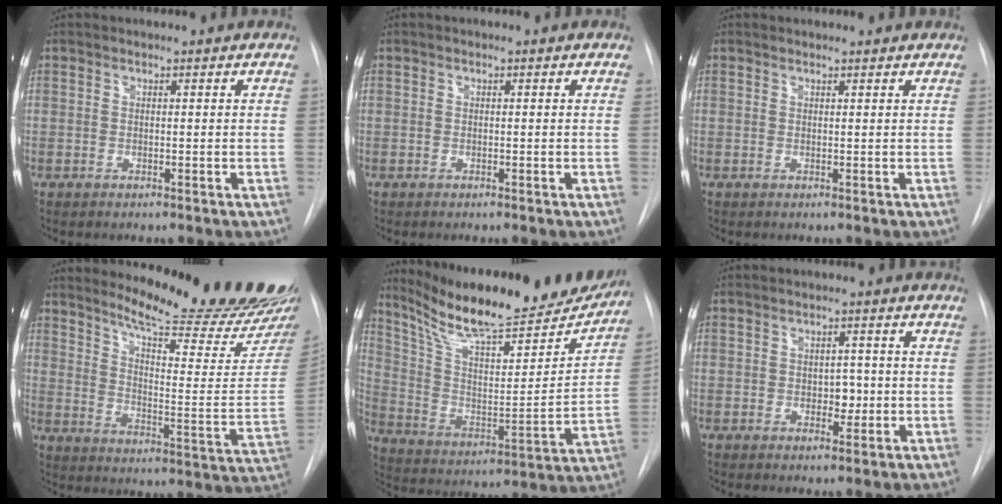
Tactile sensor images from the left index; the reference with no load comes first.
{"total": 0.0}
{"total": 1.8, "force": [1.7, 0.2, 0.0], "torque": [-0.008, 0.009, 0.020]}
{"total": 22.0, "force": [20.1, 0.0, 8.9], "torque": [-0.133, -0.125, 0.261]}
{"total": 24.9, "force": [21.6, 4.4, 11.4], "torque": [-0.192, -0.038, 0.324]}
{"total": 2.6, "force": [-0.7, 1.8, 1.8], "torque": [-0.017, -0.003, -0.009]}